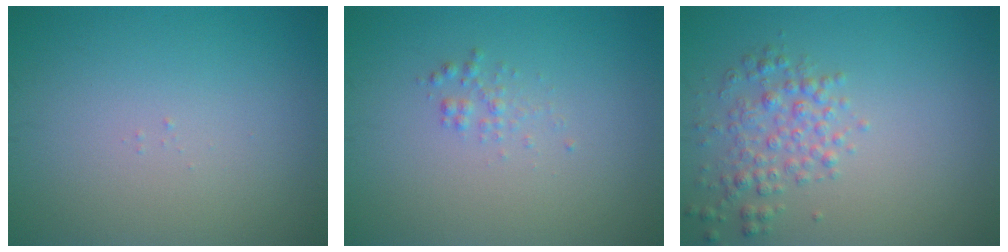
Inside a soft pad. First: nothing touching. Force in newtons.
{"total": 1.0, "press": 1.0, "slide": 0.0}
{"total": 2.7, "press": 2.7, "slide": 0.1}